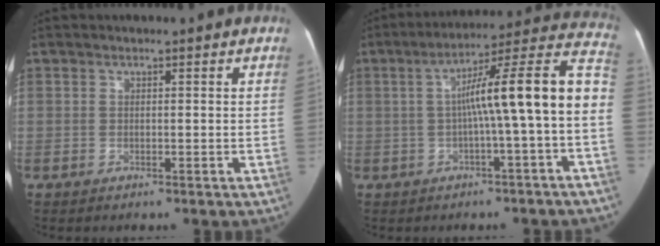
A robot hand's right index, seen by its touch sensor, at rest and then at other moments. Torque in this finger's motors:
{"motor_torque": [1.87, -0.22, 0.91, 0.21]}